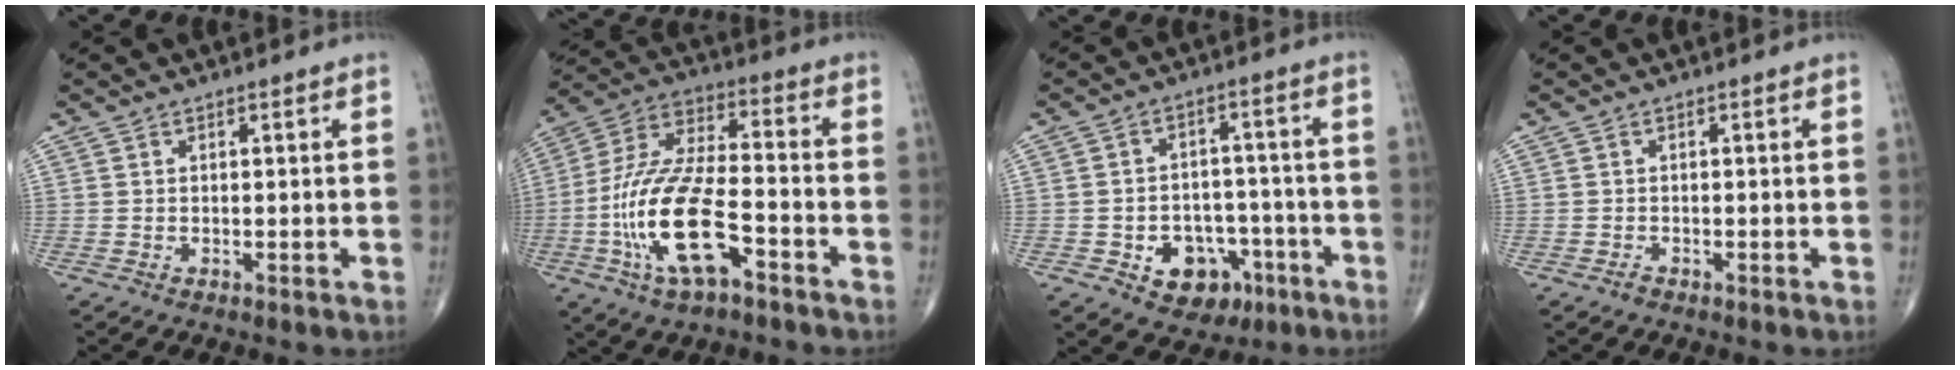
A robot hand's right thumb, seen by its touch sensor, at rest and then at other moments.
{"total": 18.2, "force": [-6.4, 7.1, 15.5], "torque": [-0.321, 0.037, -0.116]}
{"total": 10.1, "force": [-4.5, 7.5, 5.1], "torque": [-0.035, 0.039, -0.056]}
{"total": 0.8, "force": [-0.6, 0.4, 0.2], "torque": [-0.005, 0.000, -0.014]}